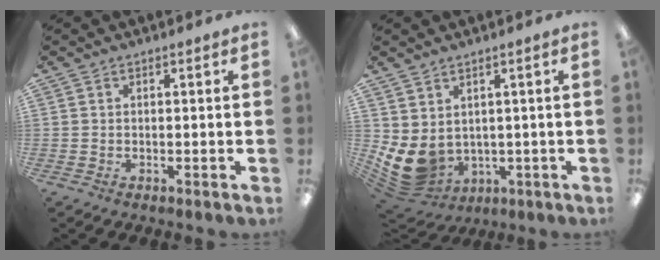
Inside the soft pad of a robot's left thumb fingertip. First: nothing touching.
{"total": 7.9, "force": [0.0, 6.1, 5.0], "torque": [-0.121, -0.020, 0.008]}